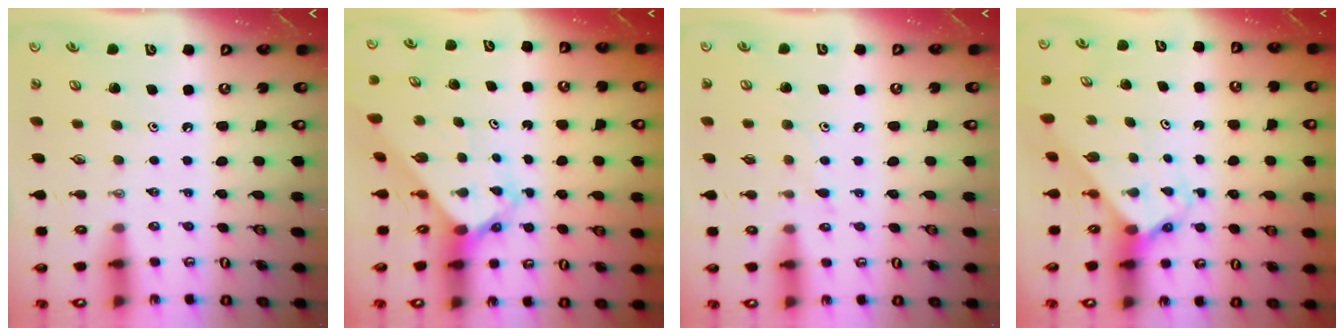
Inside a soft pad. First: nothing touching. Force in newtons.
{"total": 2.7, "press": 2.7, "slide": 0.2}
{"total": 4.2, "press": 4.2, "slide": 0.4}
{"total": 2.2, "press": 2.2, "slide": 0.1}